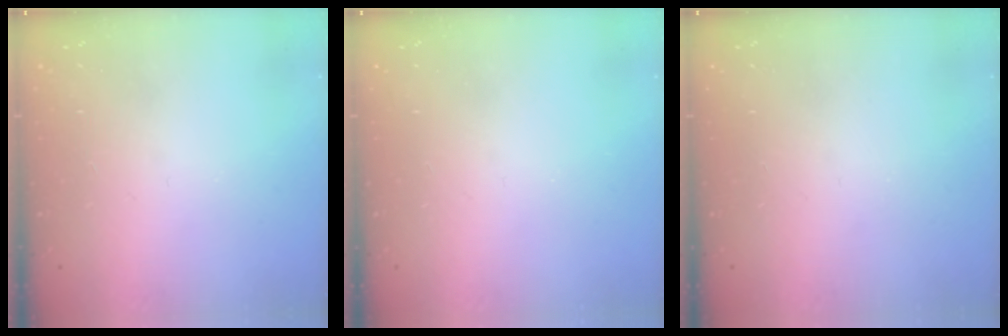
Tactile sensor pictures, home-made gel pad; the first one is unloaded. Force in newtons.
{"total": 0.0}
{"total": 0.0}